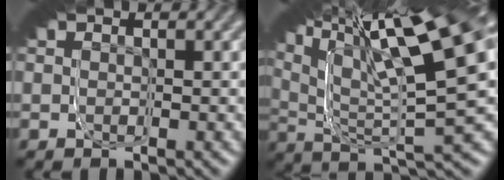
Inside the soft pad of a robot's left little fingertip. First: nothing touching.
{"total": 13.7, "force": [6.0, 3.3, 11.9], "torque": [-0.144, 0.078, 0.064]}